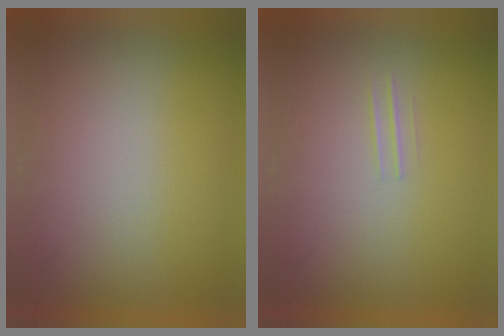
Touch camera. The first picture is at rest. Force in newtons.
{"total": 1.1}